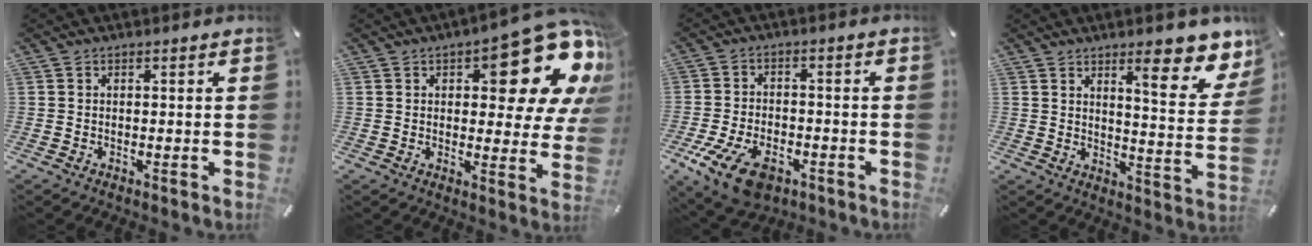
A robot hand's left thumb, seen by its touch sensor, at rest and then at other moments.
{"total": 18.1, "force": [9.2, 7.1, 13.9], "torque": [-0.170, -0.066, 0.147]}
{"total": 11.3, "force": [-6.0, 6.6, 7.0], "torque": [-0.149, 0.021, -0.107]}
{"total": 12.6, "force": [8.7, 3.6, 8.3], "torque": [-0.104, -0.064, 0.142]}